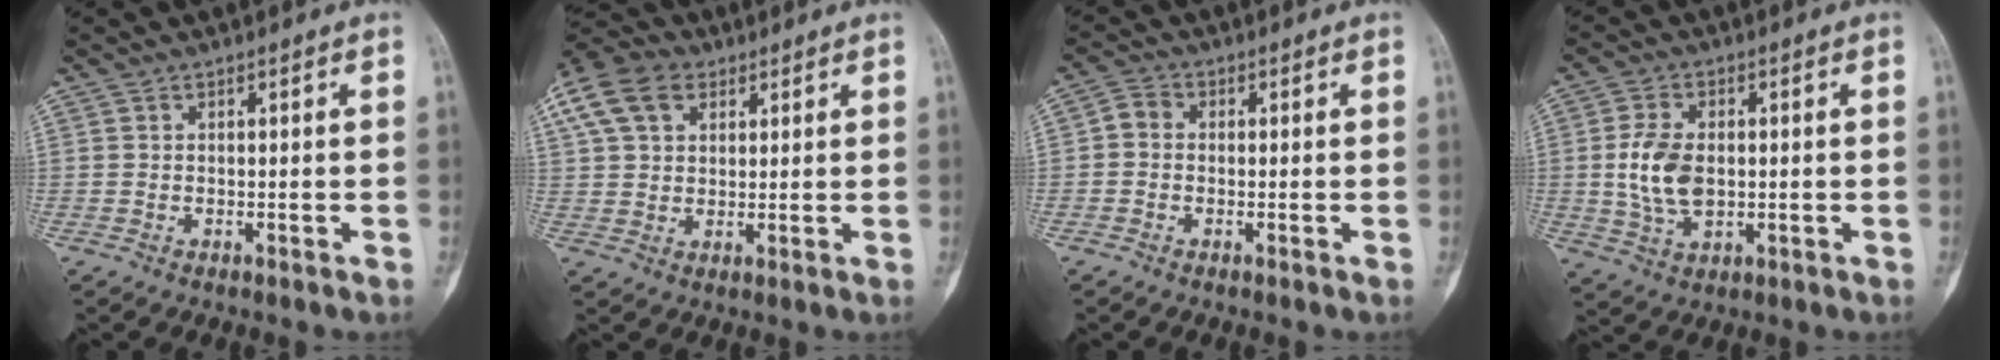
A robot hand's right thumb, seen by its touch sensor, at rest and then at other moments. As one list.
[{"total": 14.8, "force": [6.6, 10.3, 8.3], "torque": [-0.176, 0.024, 0.118]}, {"total": 2.8, "force": [-0.3, 2.3, 1.5], "torque": [-0.018, 0.007, -0.018]}, {"total": 9.0, "force": [0.1, 5.5, 7.1], "torque": [-0.135, -0.002, 0.006]}]